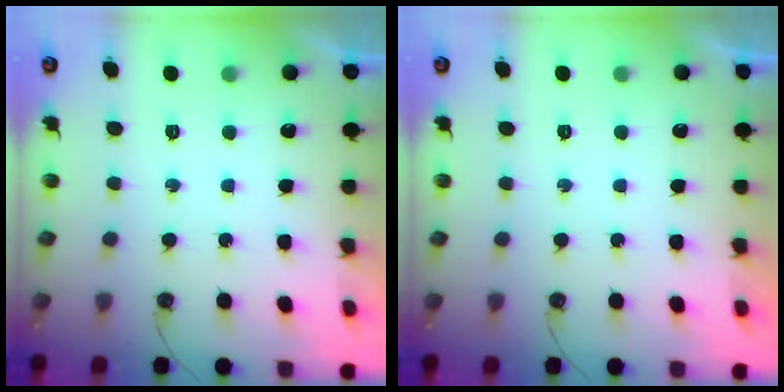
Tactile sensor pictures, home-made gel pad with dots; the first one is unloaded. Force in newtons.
{"total": 0.0}